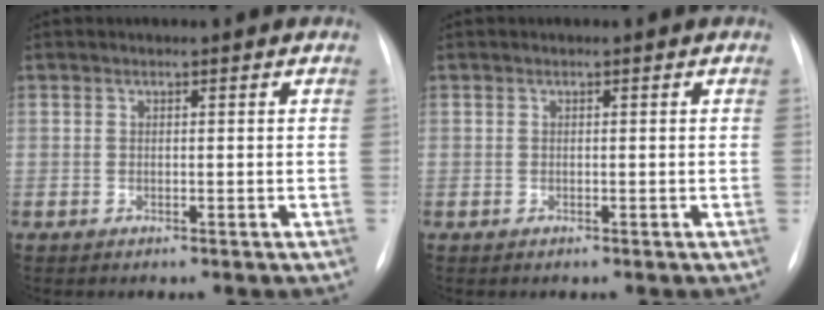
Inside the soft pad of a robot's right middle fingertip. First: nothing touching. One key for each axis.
{"total": 0.0}